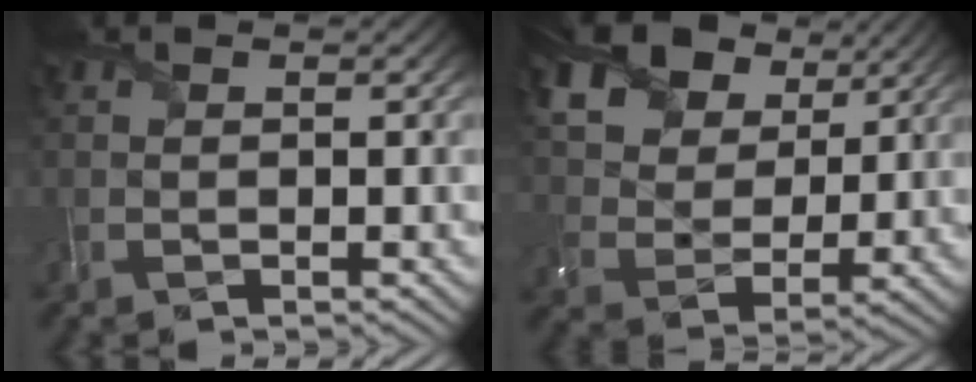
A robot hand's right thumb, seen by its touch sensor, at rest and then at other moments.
{"total": 15.9, "force": [9.3, 10.2, 7.9], "torque": [-0.214, 0.020, 0.192]}